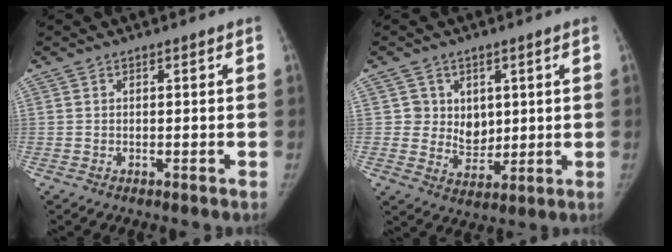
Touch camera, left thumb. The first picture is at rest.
{"total": 6.5, "force": [2.1, 5.9, 1.7], "torque": [0.010, -0.011, 0.041]}